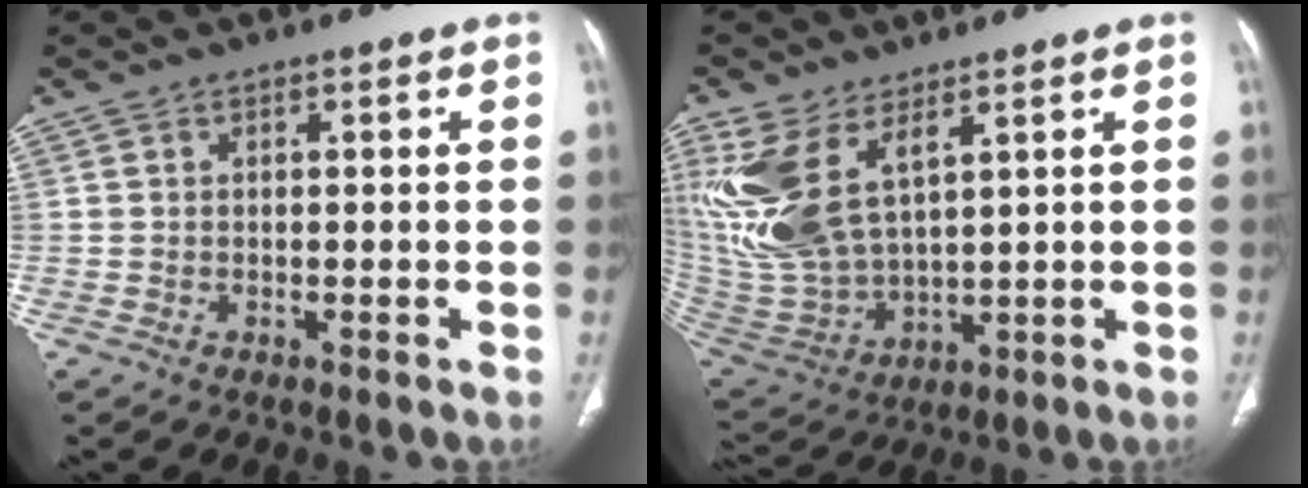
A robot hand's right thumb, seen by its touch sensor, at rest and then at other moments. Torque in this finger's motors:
{"motor_torque": [1.00, 2.48, 1.38, 1.39, 0.23]}